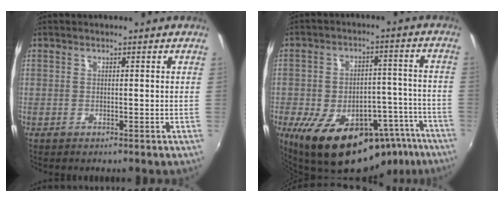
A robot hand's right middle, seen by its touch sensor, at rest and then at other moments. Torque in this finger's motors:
{"motor_torque": [1.56, -0.58, 1.05, 0.21]}